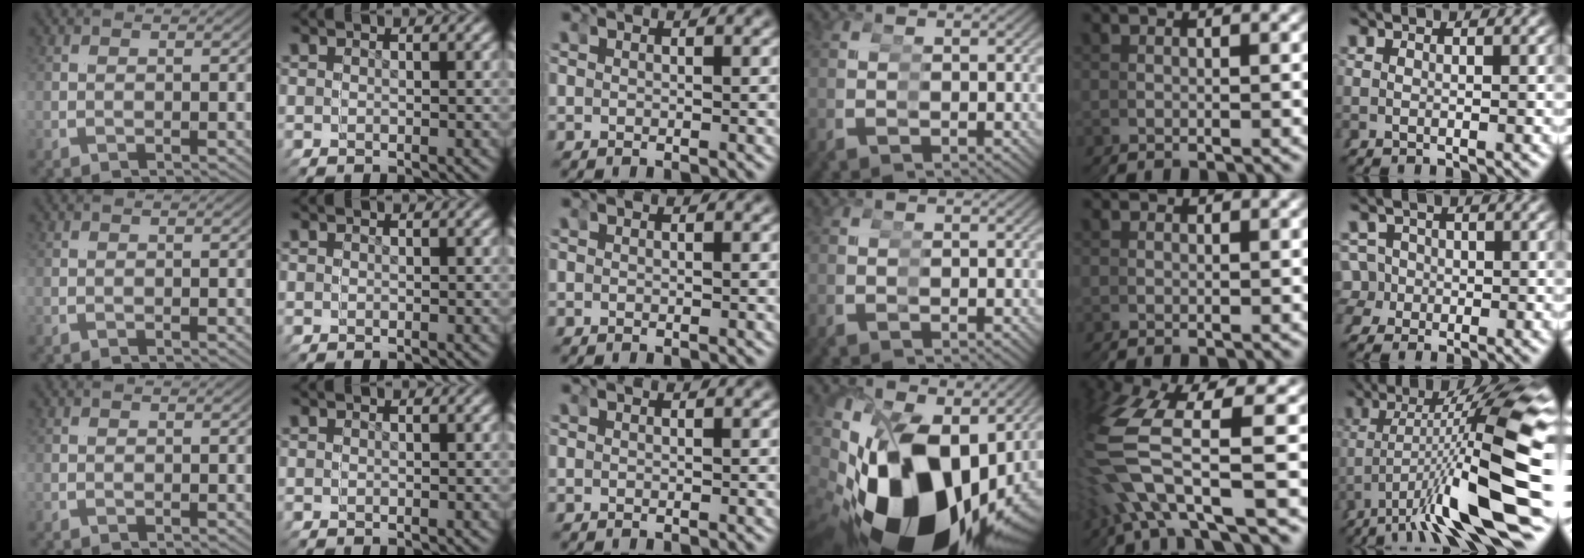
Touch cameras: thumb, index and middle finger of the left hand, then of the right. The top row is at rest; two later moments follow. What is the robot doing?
{"motion": "grasp_and_lifting", "object": "scissors"}